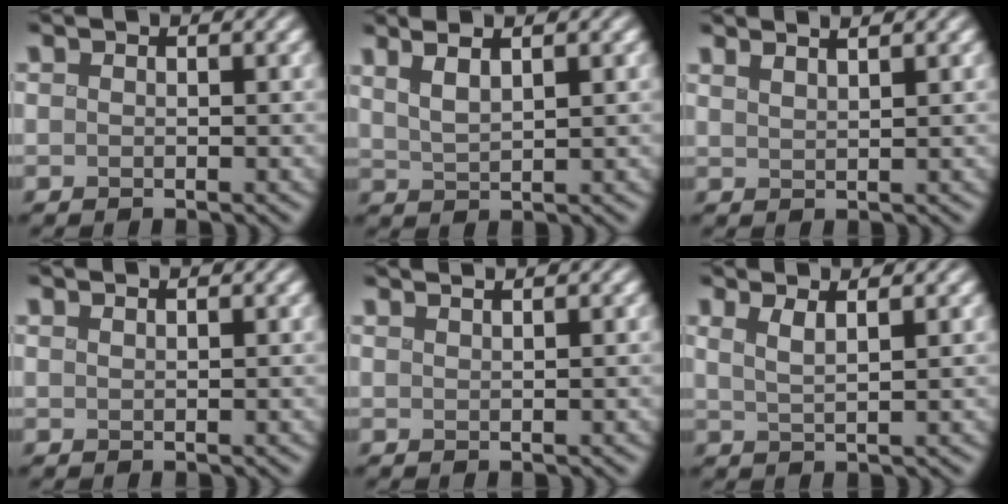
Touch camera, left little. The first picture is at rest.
{"total": 2.5, "force": [1.4, 0.5, 2.0], "torque": [-0.046, 0.006, 0.034]}
{"total": 2.4, "force": [2.0, 0.6, 1.2], "torque": [0.003, 0.017, 0.011]}
{"total": 0.7, "force": [0.6, 0.2, 0.2], "torque": [0.001, 0.003, 0.005]}
{"total": 2.2, "force": [1.9, 0.5, 0.9], "torque": [0.010, 0.011, 0.004]}
{"total": 1.6, "force": [0.8, 0.2, 1.3], "torque": [-0.029, -0.002, 0.022]}